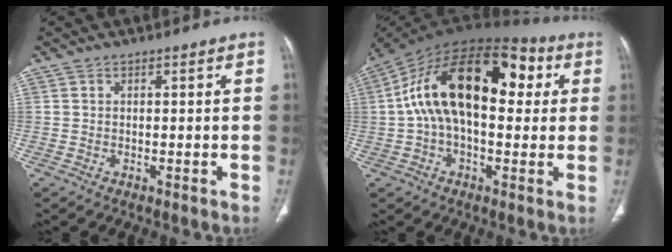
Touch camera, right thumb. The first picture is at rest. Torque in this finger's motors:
{"motor_torque": [1.53, 3.30, 2.54, -0.20, 0.59]}